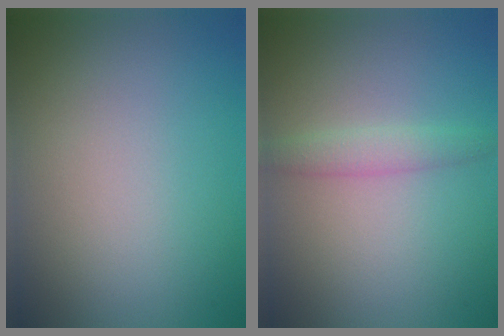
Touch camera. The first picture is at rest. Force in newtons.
{"total": 1.9, "press": 1.9, "slide": 0.1}